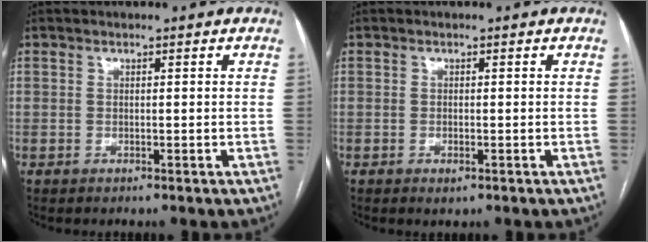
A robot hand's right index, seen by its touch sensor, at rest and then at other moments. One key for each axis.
{"total": 1.2, "fx": -0.6, "fy": 0.4, "fz": 0.9, "tx": -0.016, "ty": -0.003, "tz": -0.004}